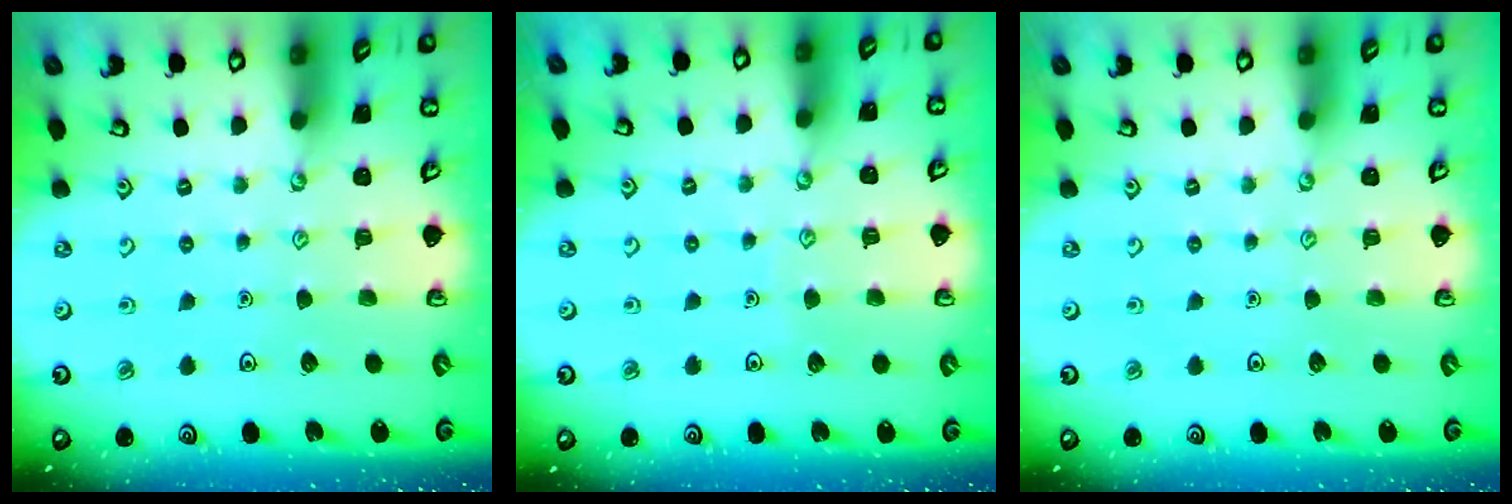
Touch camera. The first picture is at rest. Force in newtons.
{"total": 3.1, "press": 3.1, "slide": 0.3}
{"total": 0.0}